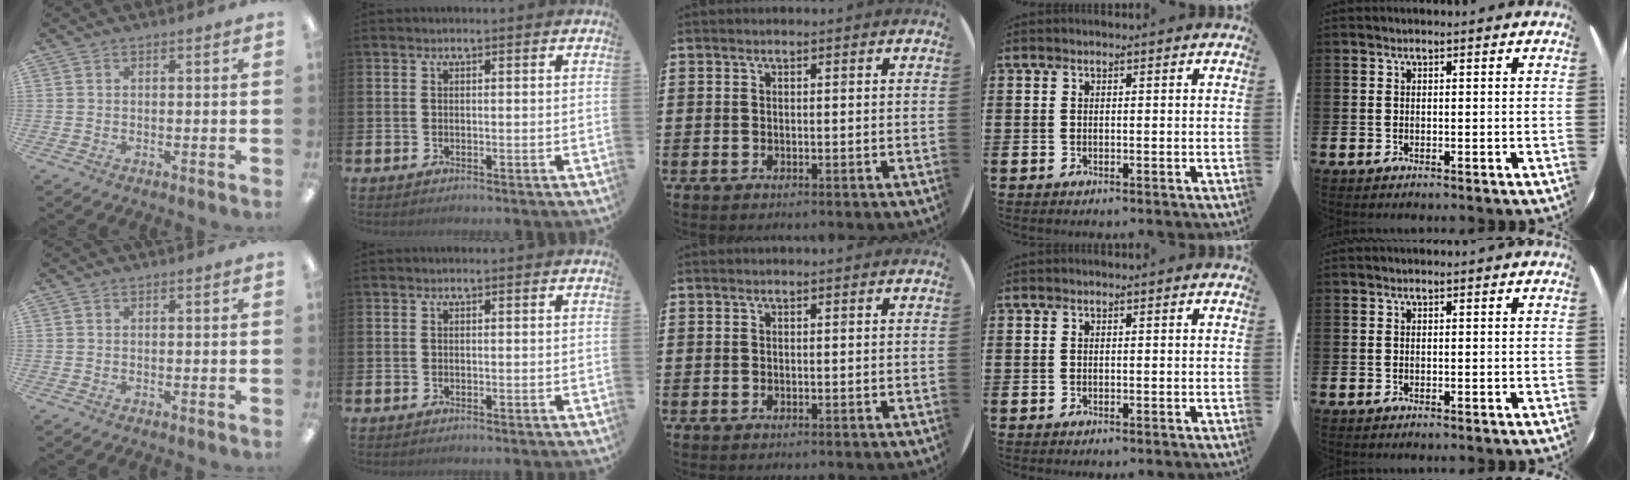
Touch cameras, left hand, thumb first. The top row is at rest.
{}